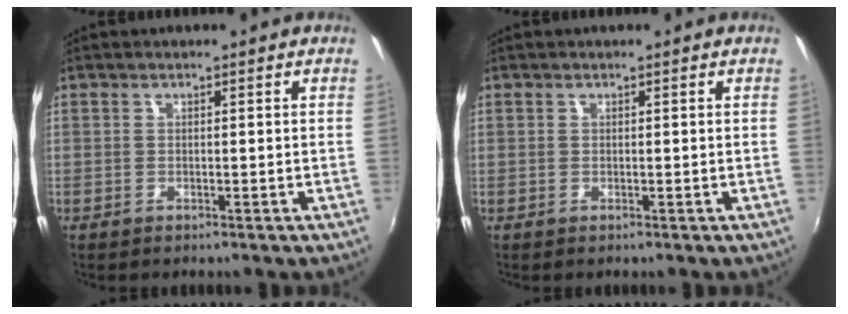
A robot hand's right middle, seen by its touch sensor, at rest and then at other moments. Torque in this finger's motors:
{"motor_torque": [-1.05, 0.84, -0.55, -0.17]}